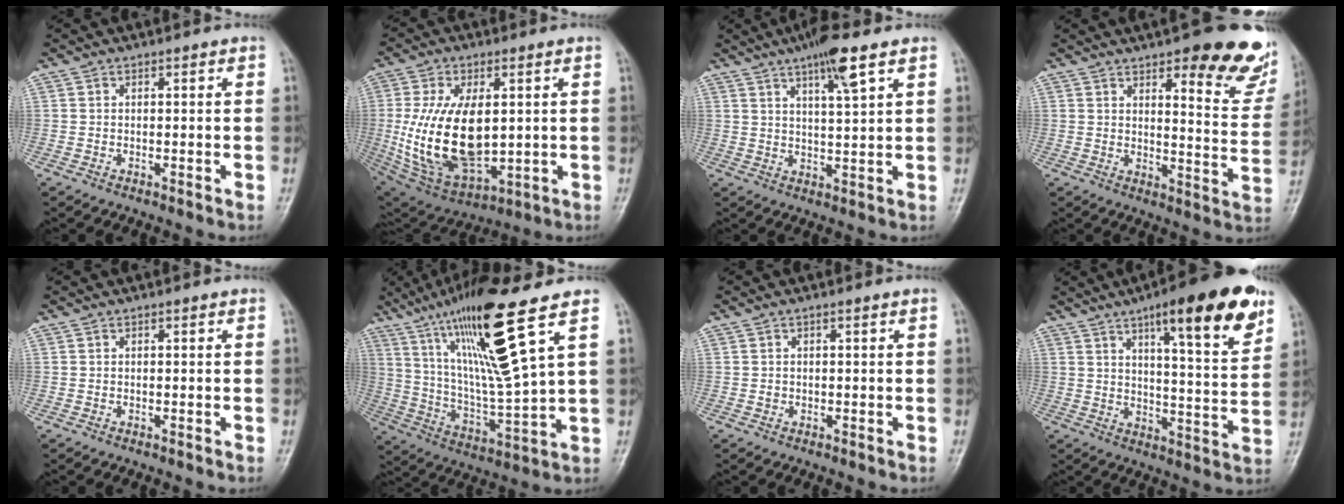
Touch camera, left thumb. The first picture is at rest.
{"total": 19.6, "force": [0.7, 10.3, 16.7], "torque": [-0.317, -0.017, 0.033]}
{"total": 8.2, "force": [4.9, 1.0, 6.5], "torque": [-0.111, -0.019, 0.083]}
{"total": 18.3, "force": [11.4, 5.7, 13.1], "torque": [-0.118, -0.067, 0.136]}
{"total": 0.0}
{"total": 20.1, "force": [10.5, 1.7, 17.0], "torque": [-0.304, -0.052, 0.192]}
{"total": 0.7, "force": [0.1, 0.4, 0.5], "torque": [-0.010, 0.006, 0.006]}
{"total": 18.3, "force": [10.6, 4.1, 14.3], "torque": [-0.172, -0.047, 0.153]}